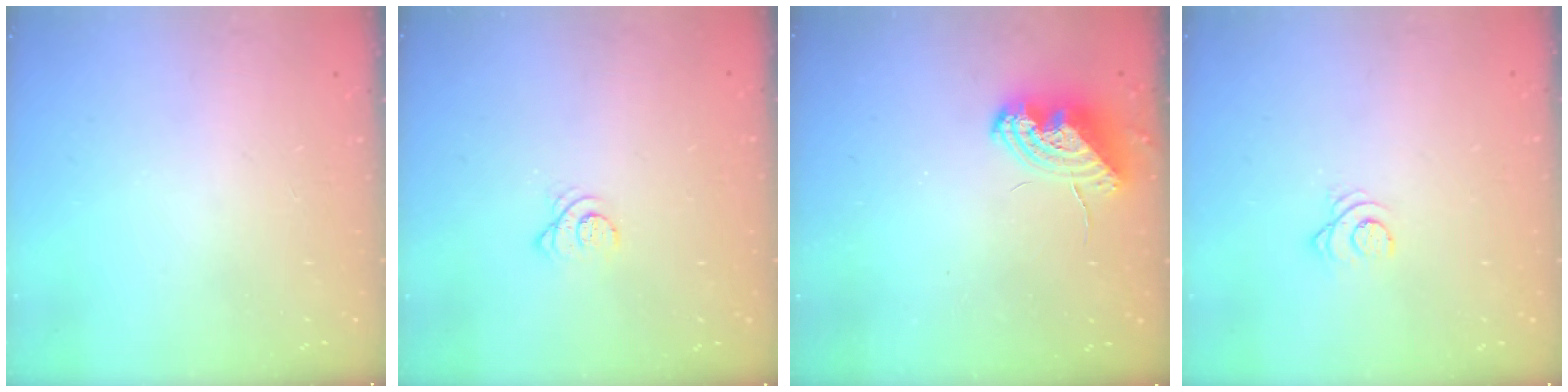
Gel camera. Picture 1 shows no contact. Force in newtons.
{"total": 3.3, "press": 3.2, "slide": 0.6}
{"total": 8.8, "press": 8.7, "slide": 1.1}
{"total": 2.5, "press": 2.5, "slide": 0.2}